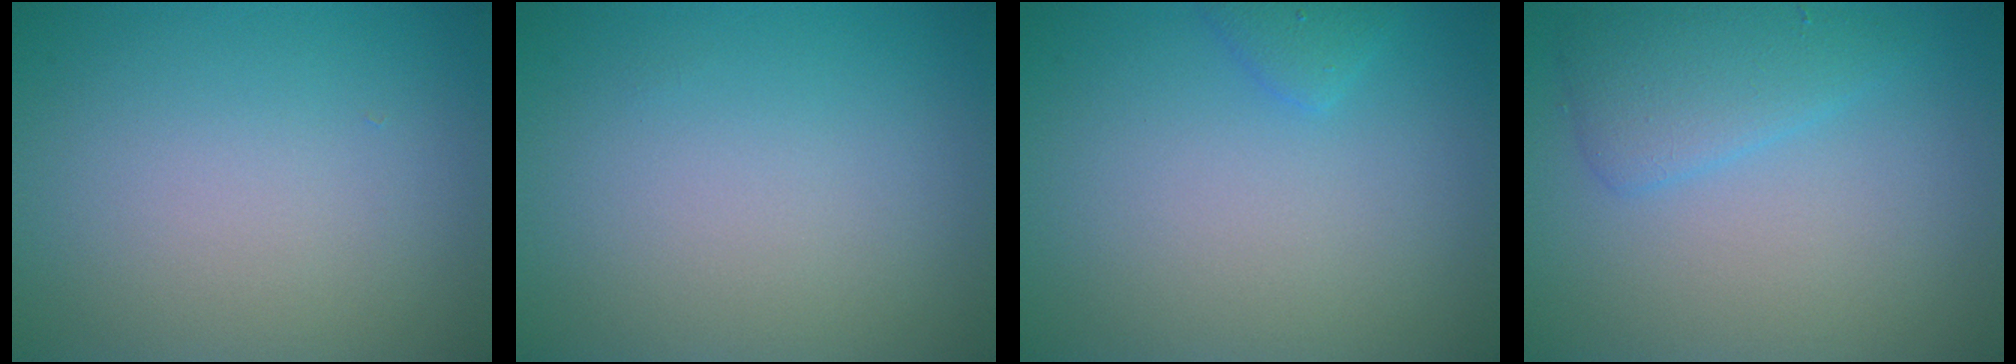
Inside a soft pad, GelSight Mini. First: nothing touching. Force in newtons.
{"total": 0.0}
{"total": 1.2, "press": 1.2, "slide": 0.1}
{"total": 2.9, "press": 2.9, "slide": 0.1}